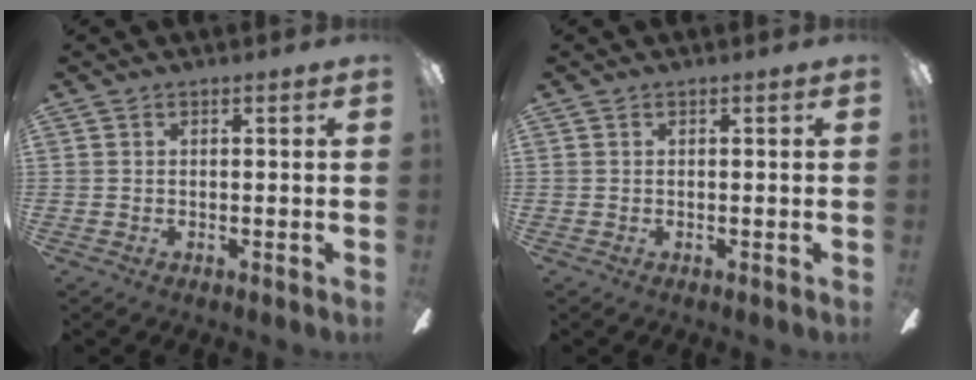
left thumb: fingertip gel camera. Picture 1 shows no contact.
{"total": 0.0}